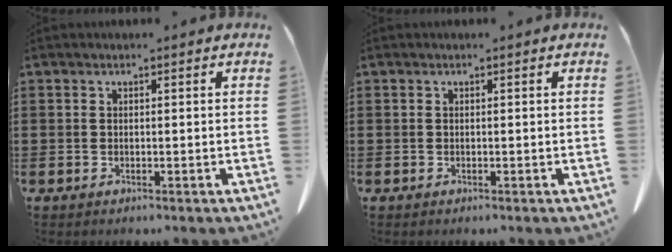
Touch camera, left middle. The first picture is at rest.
{"total": 0.0}